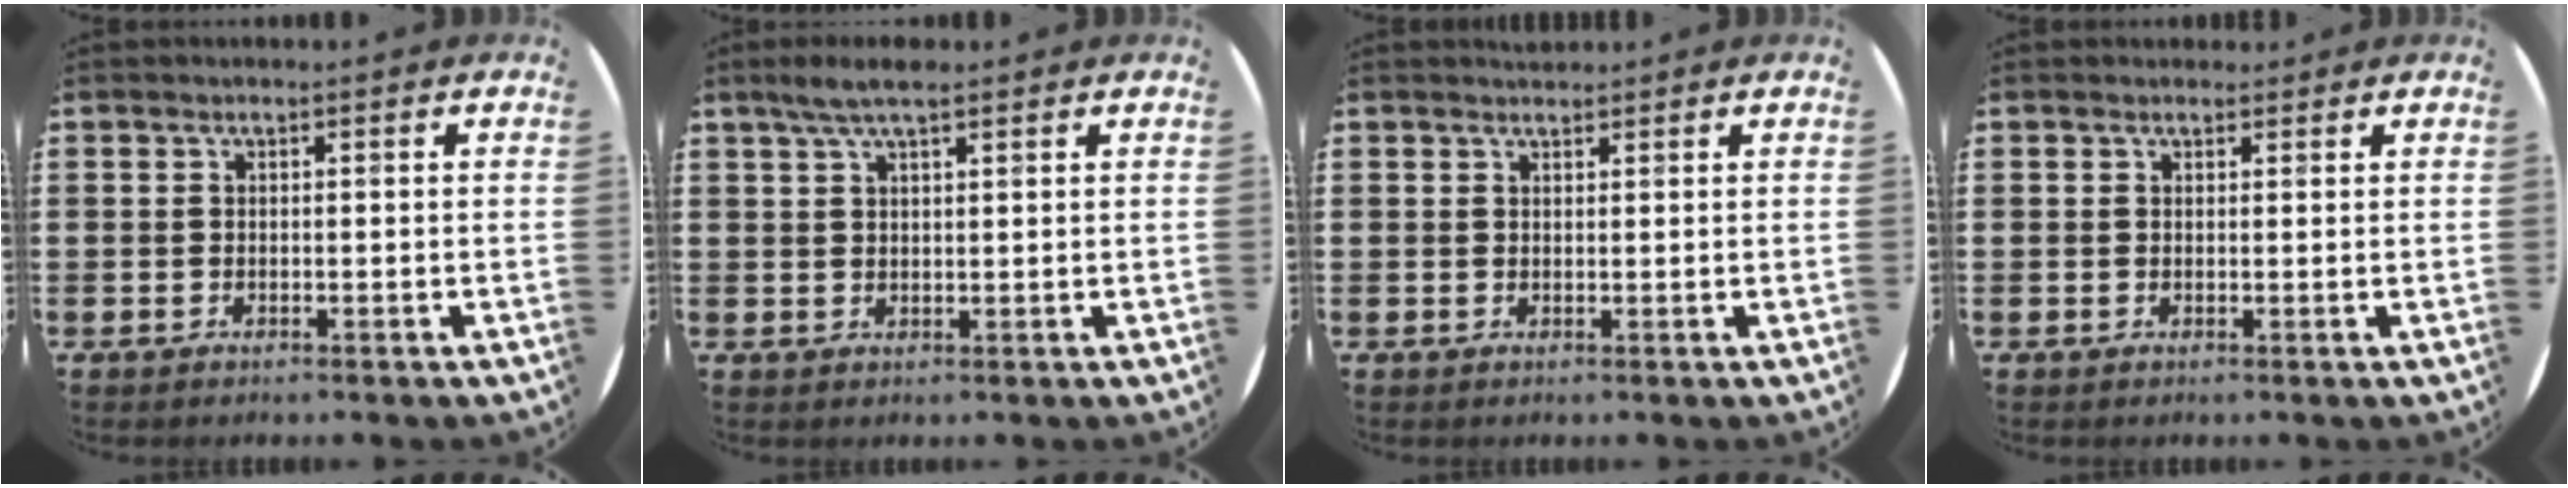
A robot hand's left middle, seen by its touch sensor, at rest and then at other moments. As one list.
[{"total": 3.6, "force": [2.6, 0.6, 2.4], "torque": [-0.051, 0.007, 0.045]}, {"total": 1.0, "force": [1.0, 0.1, -0.1], "torque": [0.000, 0.001, 0.020]}, {"total": 0.6, "force": [0.6, 0.3, 0.0], "torque": [-0.002, 0.002, 0.011]}]